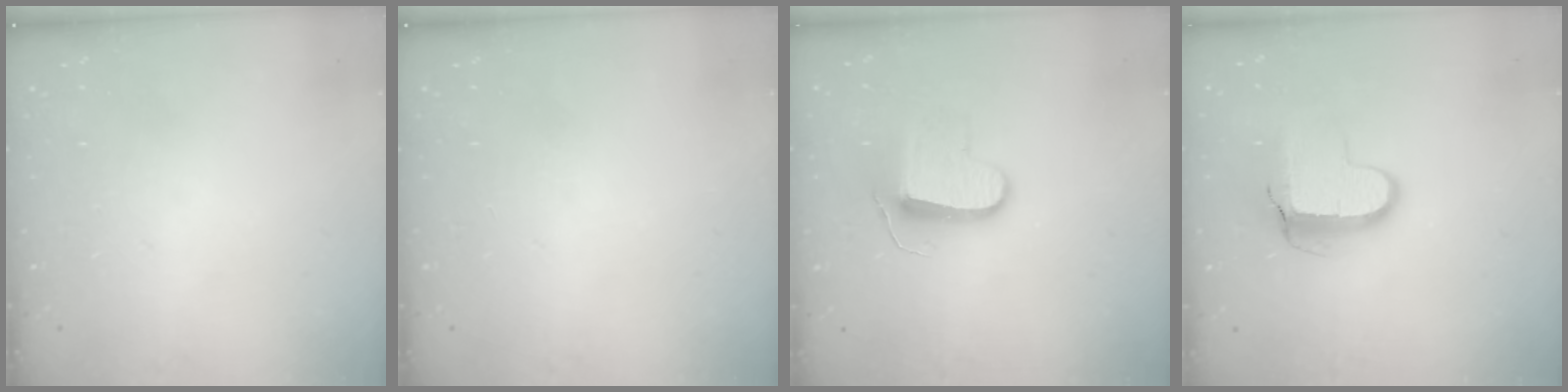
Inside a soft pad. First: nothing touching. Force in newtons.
{"total": 0.0}
{"total": 9.7, "press": 9.7, "slide": 0.3}
{"total": 9.9, "press": 9.8, "slide": 0.9}